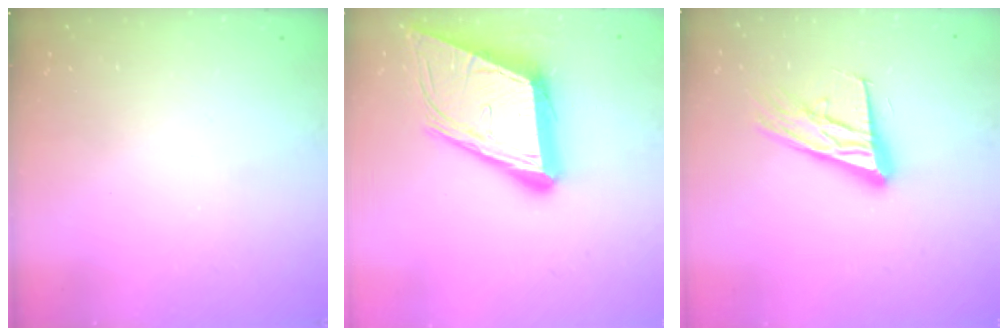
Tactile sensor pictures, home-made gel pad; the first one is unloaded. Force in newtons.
{"total": 18.1, "press": 17.5, "slide": 4.3}
{"total": 18.0, "press": 17.5, "slide": 3.9}